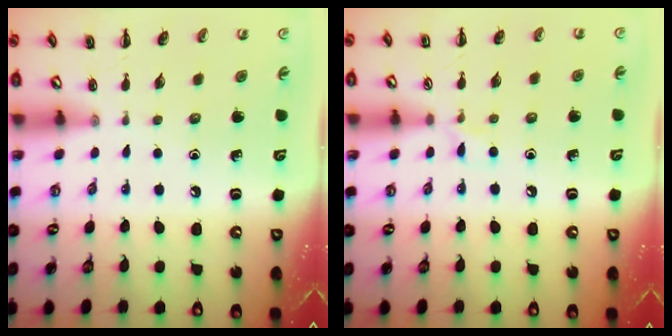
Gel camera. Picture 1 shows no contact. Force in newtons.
{"total": 4.0, "press": 3.6, "slide": 1.6}